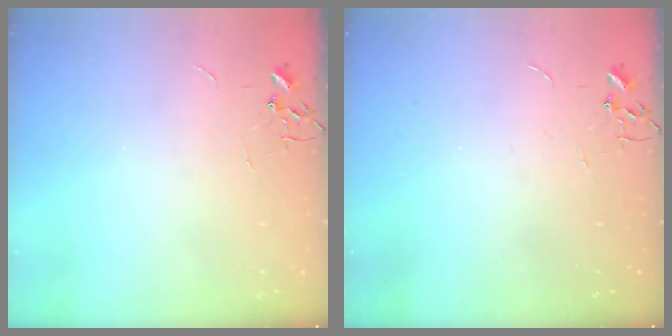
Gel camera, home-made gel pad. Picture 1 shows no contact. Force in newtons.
{"total": 0.0}